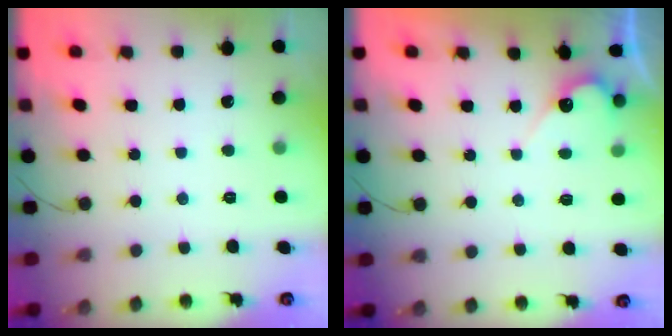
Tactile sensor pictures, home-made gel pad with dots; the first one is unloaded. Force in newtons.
{"total": 3.9, "press": 3.9, "slide": 0.2}